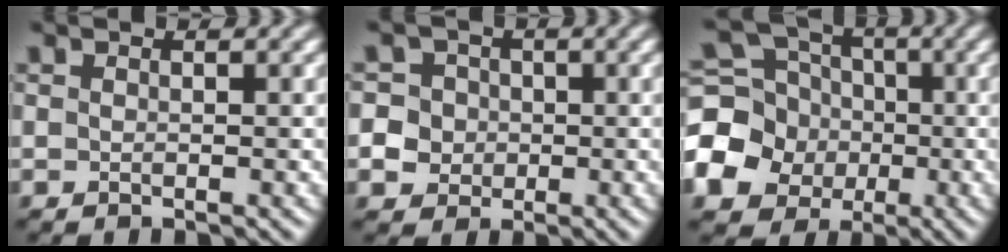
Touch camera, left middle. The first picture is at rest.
{"total": 7.5, "force": [-0.2, 7.1, 2.4], "torque": [-0.047, 0.027, -0.024]}
{"total": 9.5, "force": [-2.0, 8.1, 4.5], "torque": [-0.111, -0.015, -0.053]}